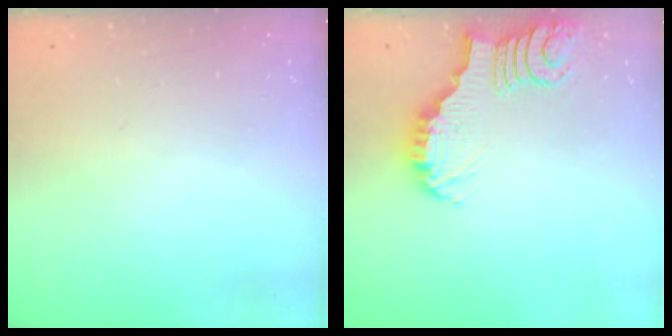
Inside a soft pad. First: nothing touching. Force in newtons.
{"total": 3.7, "press": 3.6, "slide": 0.4}